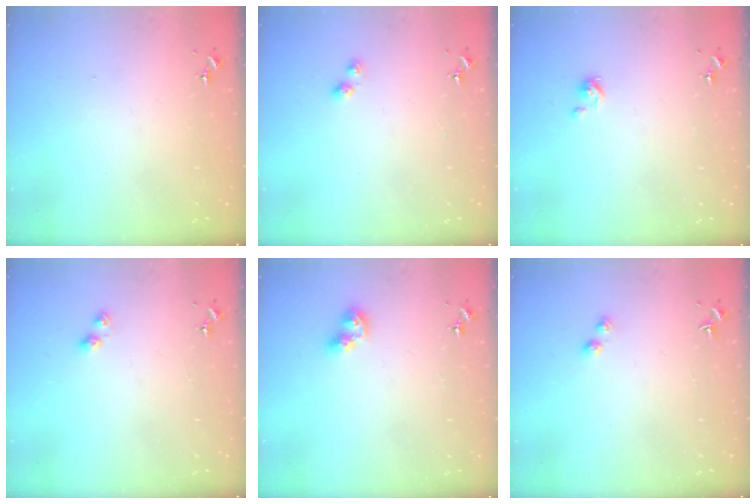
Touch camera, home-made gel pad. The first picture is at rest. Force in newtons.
{"total": 3.0, "press": 3.0, "slide": 0.4}
{"total": 3.1, "press": 3.1, "slide": 0.3}
{"total": 4.1, "press": 4.1, "slide": 0.3}
{"total": 7.6, "press": 7.5, "slide": 0.9}
{"total": 2.3, "press": 2.2, "slide": 0.3}